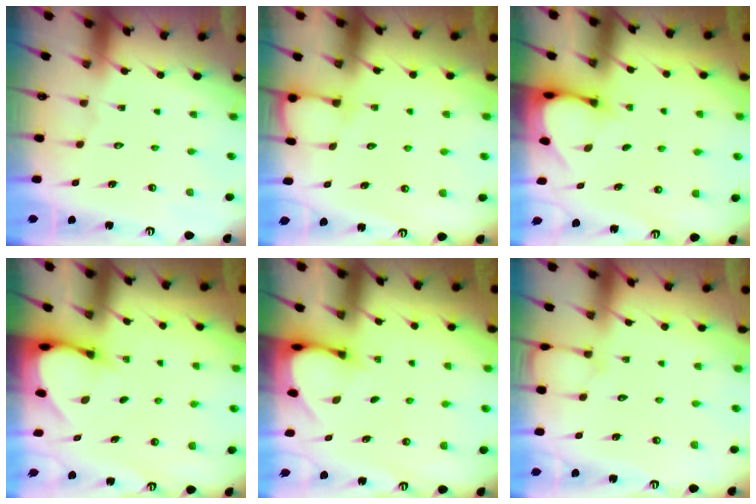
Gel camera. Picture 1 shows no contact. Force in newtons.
{"total": 4.9, "press": 4.9, "slide": 0.5}
{"total": 3.0, "press": 3.0, "slide": 0.2}
{"total": 3.5, "press": 3.5, "slide": 0.2}
{"total": 3.4, "press": 3.4, "slide": 0.2}
{"total": 3.7, "press": 3.7, "slide": 0.4}